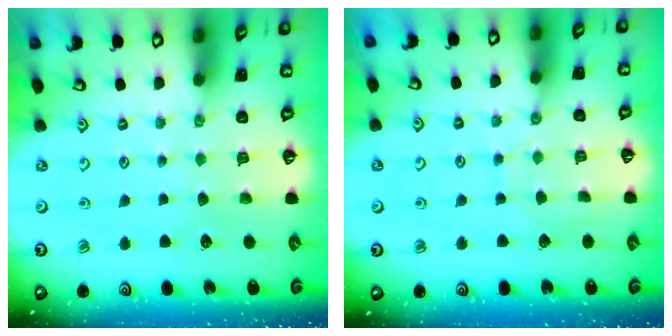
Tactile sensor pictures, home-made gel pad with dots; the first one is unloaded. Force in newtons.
{"total": 3.9, "press": 3.9, "slide": 0.3}